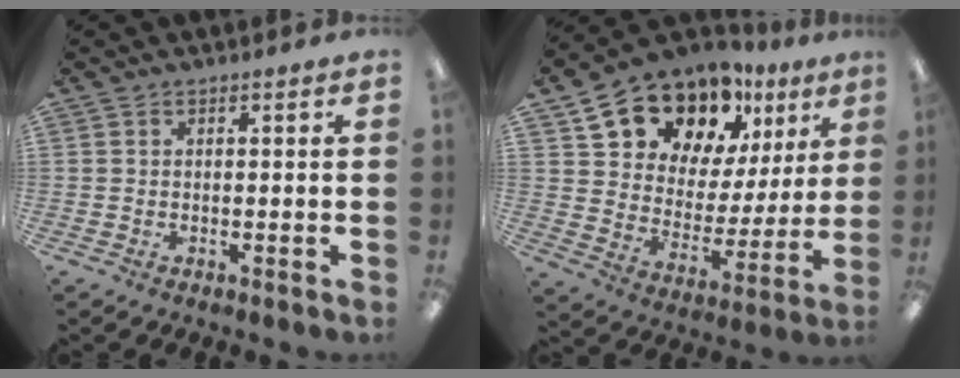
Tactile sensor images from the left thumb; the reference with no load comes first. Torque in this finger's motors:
{"motor_torque": [1.80, 1.94, 1.38, -1.39, 0.40]}